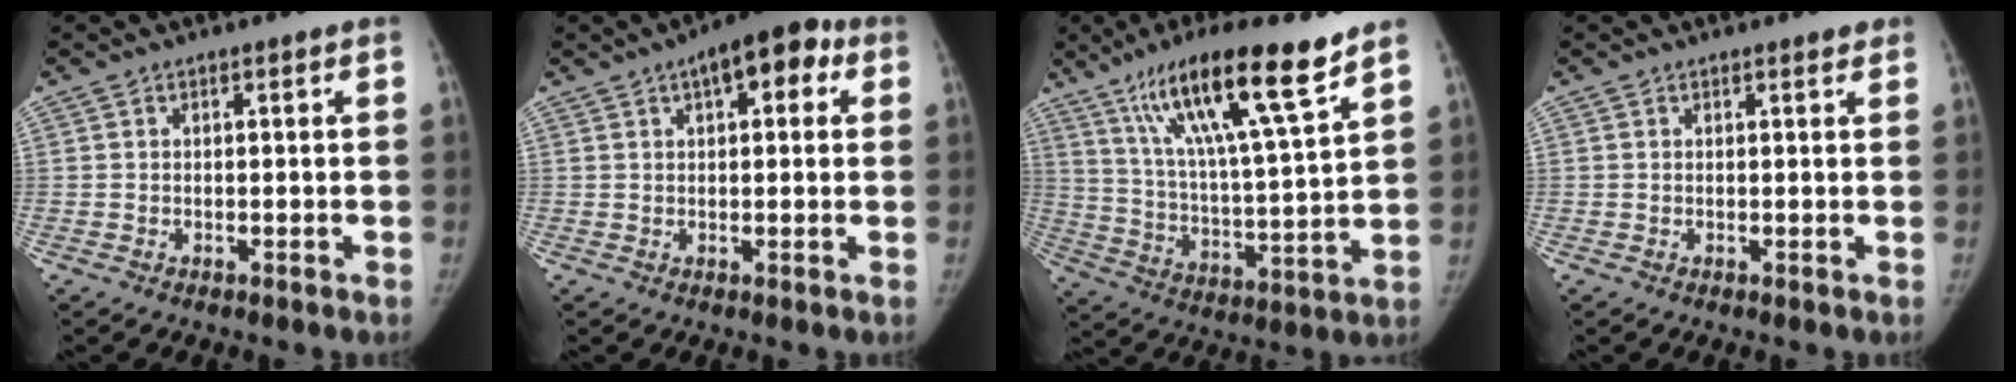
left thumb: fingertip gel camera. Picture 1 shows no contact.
{"total": 9.6, "force": [4.1, 4.5, 7.4], "torque": [-0.073, 0.014, 0.047]}
{"total": 20.1, "force": [13.0, 2.4, 15.1], "torque": [-0.249, -0.051, 0.229]}
{"total": 1.4, "force": [1.1, 0.5, 0.6], "torque": [-0.001, -0.004, 0.013]}